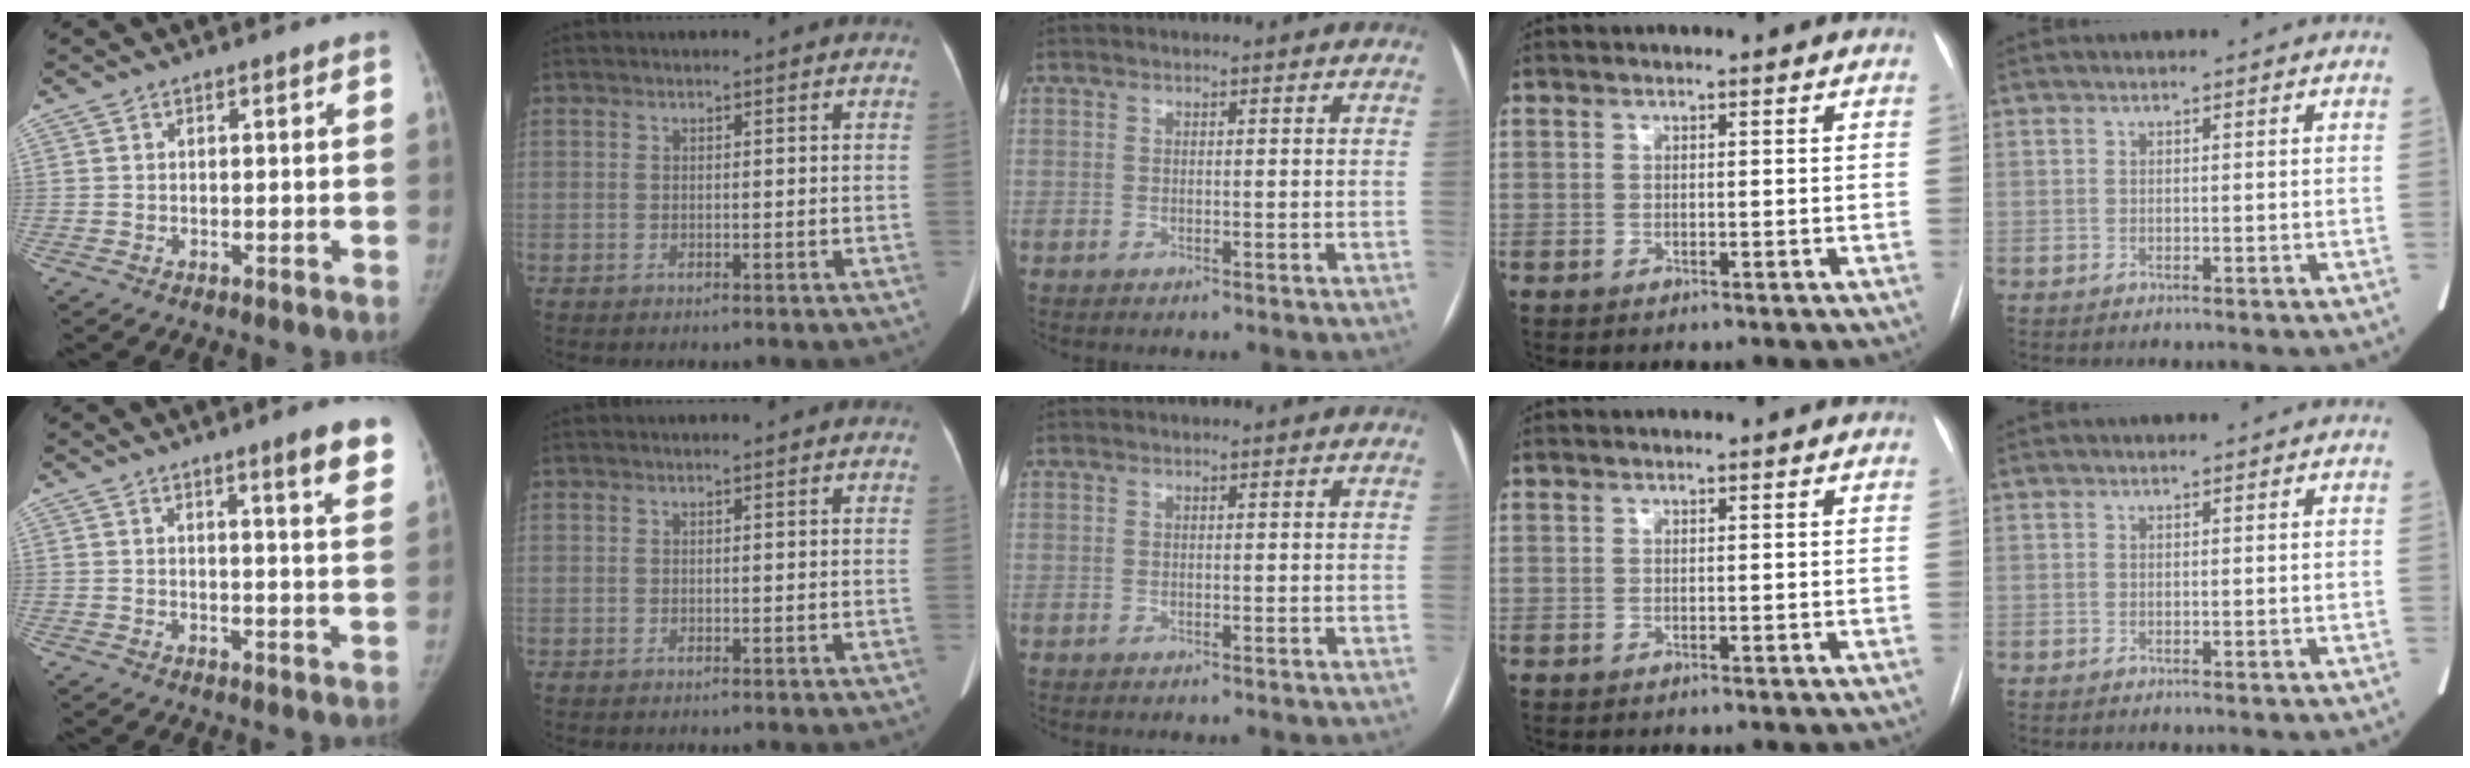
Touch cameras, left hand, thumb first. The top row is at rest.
{"thumb": {"total": 7.4, "force": [5.0, 0.3, 5.5], "torque": [-0.057, -0.026, 0.057]}}